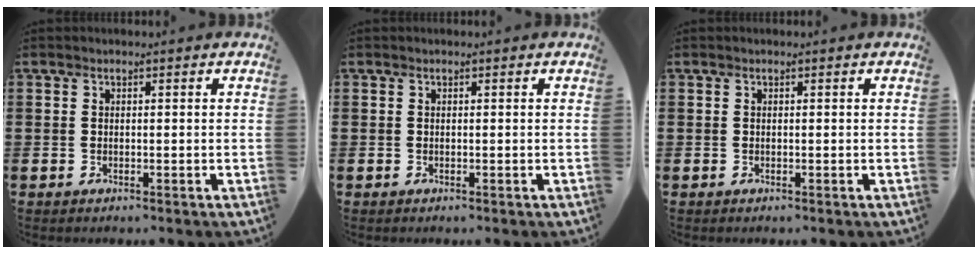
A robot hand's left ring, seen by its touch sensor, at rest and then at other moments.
{"total": 0.0}
{"total": 0.0}